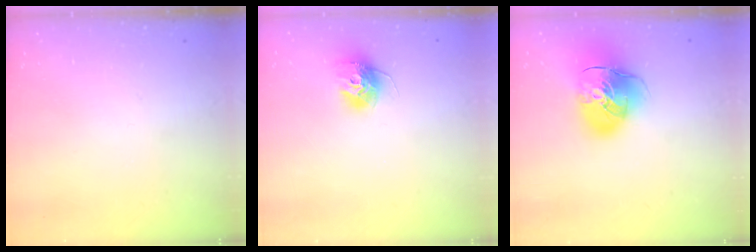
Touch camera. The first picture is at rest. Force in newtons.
{"total": 11.5, "press": 11.4, "slide": 0.8}
{"total": 18.6, "press": 18.3, "slide": 3.1}